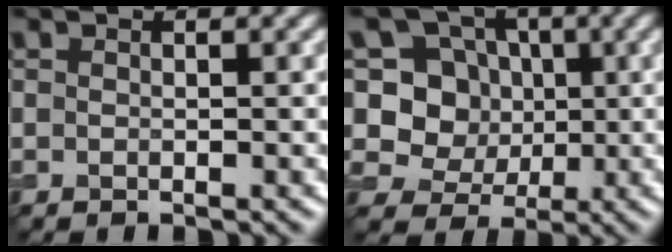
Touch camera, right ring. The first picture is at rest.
{"total": 7.7, "force": [1.5, 7.0, 2.8], "torque": [-0.054, 0.015, 0.018]}